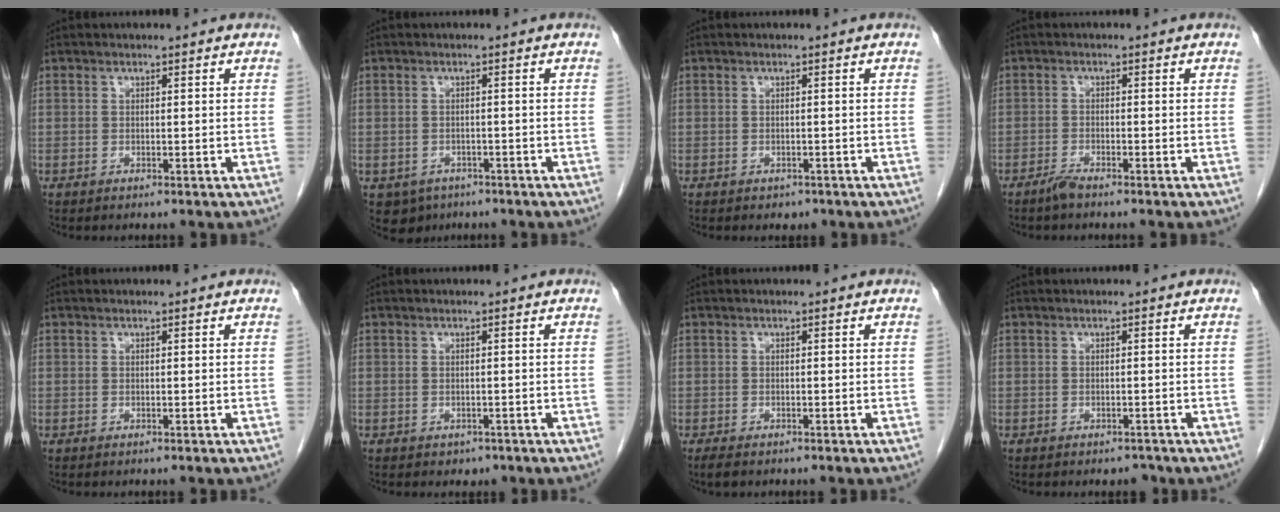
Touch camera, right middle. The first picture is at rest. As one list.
[{"total": 3.9, "force": [-2.3, 3.0, 0.7], "torque": [-0.012, 0.002, -0.031]}, {"total": 1.1, "force": [-0.7, 0.8, 0.2], "torque": [-0.008, 0.000, -0.005]}, {"total": 1.7, "force": [-1.5, 0.0, 0.8], "torque": [-0.020, -0.003, -0.030]}, {"total": 0.0}, {"total": 1.1, "force": [-0.6, 0.9, 0.2], "torque": [-0.007, 0.001, -0.002]}, {"total": 1.5, "force": [-1.1, 0.5, 0.9], "torque": [-0.023, -0.005, -0.017]}, {"total": 1.4, "force": [-1.2, 0.7, 0.2], "torque": [-0.003, 0.000, -0.016]}]